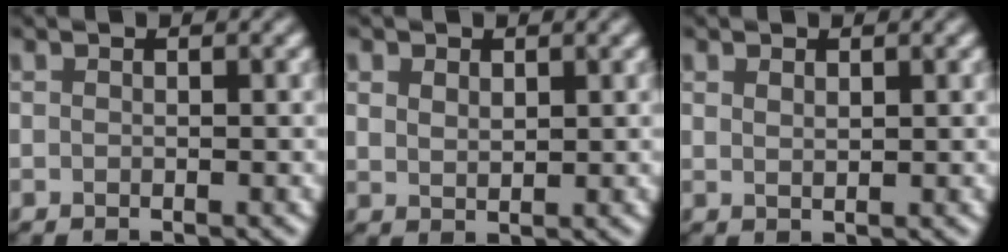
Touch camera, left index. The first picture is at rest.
{"total": 1.7, "force": [1.0, 1.1, 0.8], "torque": [-0.018, -0.001, 0.022]}
{"total": 0.9, "force": [0.6, 0.5, 0.5], "torque": [-0.012, -0.002, 0.014]}